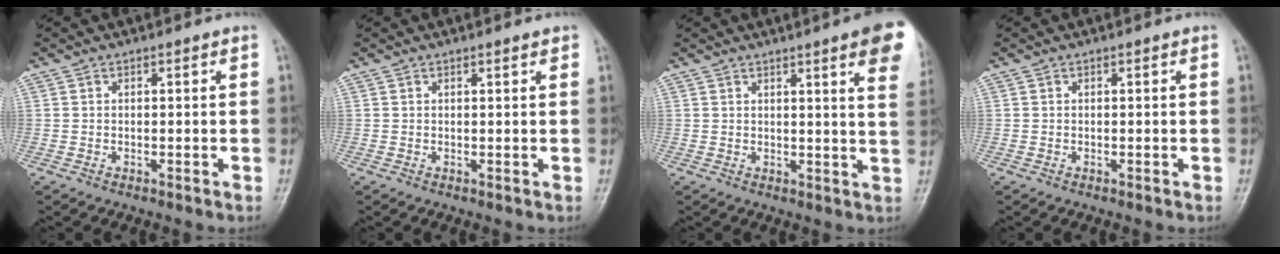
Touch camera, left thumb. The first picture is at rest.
{"total": 1.0, "force": [0.7, 0.2, 0.7], "torque": [-0.008, -0.001, 0.008]}
{"total": 11.3, "force": [6.3, 1.5, 9.2], "torque": [-0.094, -0.019, 0.063]}
{"total": 0.0}